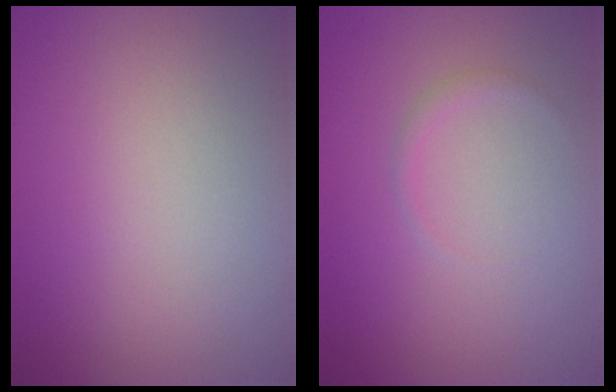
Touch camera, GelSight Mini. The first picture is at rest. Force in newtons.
{"total": 0.7, "press": 0.7, "slide": 0.1}